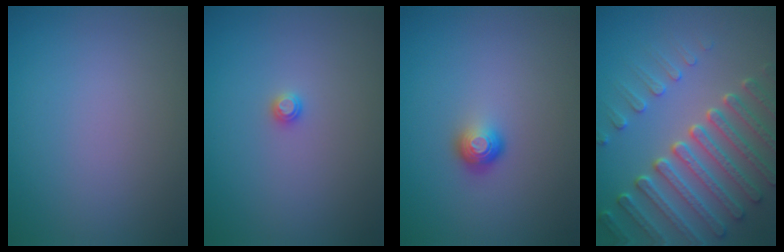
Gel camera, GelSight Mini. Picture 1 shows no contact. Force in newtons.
{"total": 0.8, "press": 0.8, "slide": 0.1}
{"total": 1.7, "press": 1.2, "slide": 1.3}
{"total": 7.2, "press": 5.6, "slide": 4.6}